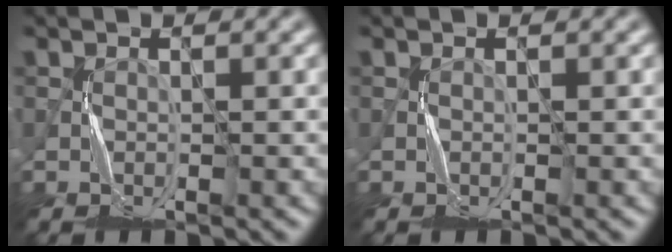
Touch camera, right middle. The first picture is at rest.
{"total": 0.0}